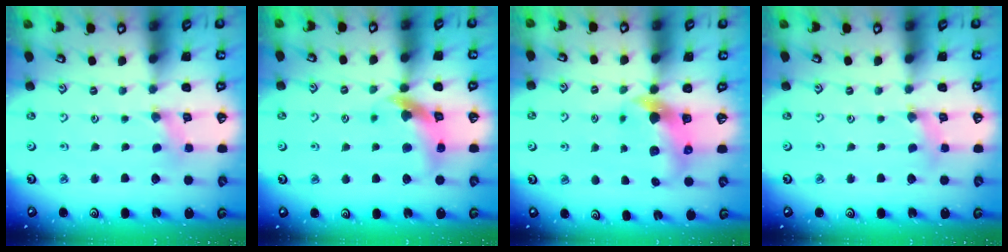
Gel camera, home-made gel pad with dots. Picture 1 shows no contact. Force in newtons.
{"total": 10.7, "press": 10.6, "slide": 1.5}
{"total": 7.6, "press": 7.5, "slide": 1.1}
{"total": 1.3, "press": 1.3, "slide": 0.3}